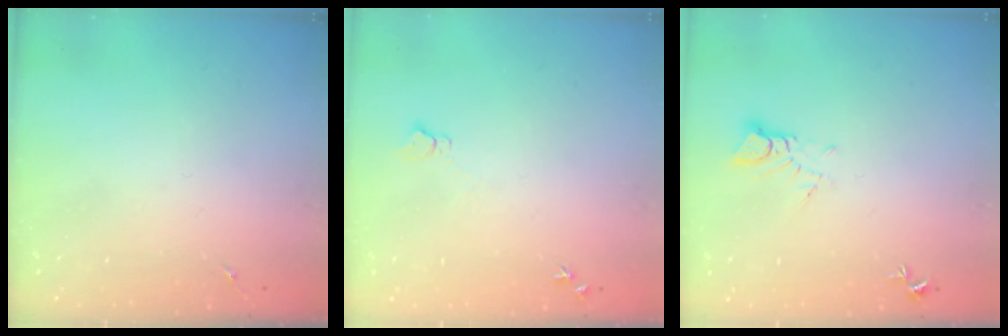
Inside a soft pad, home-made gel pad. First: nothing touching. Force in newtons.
{"total": 4.6, "press": 4.6, "slide": 0.6}
{"total": 3.8, "press": 3.8, "slide": 0.4}